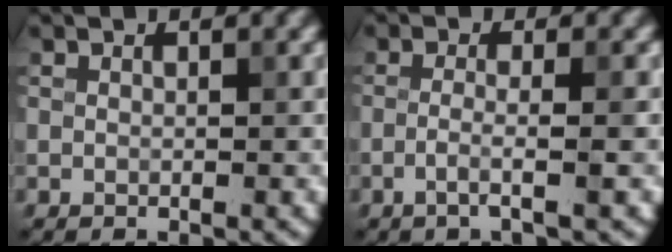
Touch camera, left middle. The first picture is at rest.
{"total": 2.4, "force": [-0.9, 0.4, 2.2], "torque": [-0.033, 0.003, -0.027]}